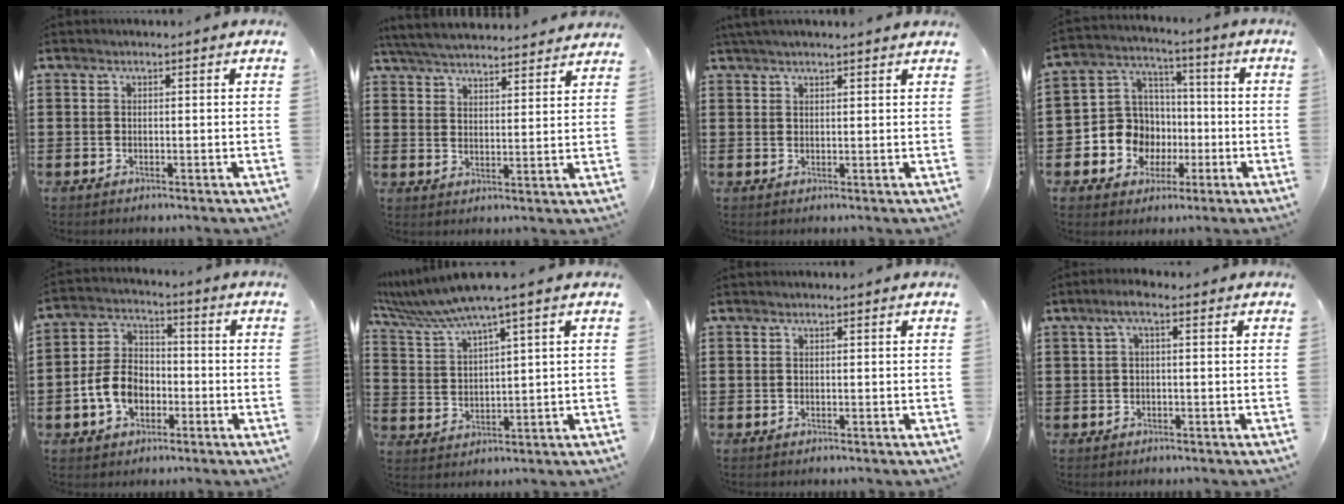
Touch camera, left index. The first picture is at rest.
{"total": 5.4, "force": [5.3, 0.1, 0.9], "torque": [-0.039, -0.025, 0.094]}
{"total": 1.8, "force": [1.7, 0.0, 0.6], "torque": [-0.016, 0.003, 0.032]}
{"total": 9.3, "force": [-2.1, 8.8, 2.1], "torque": [-0.091, 0.010, -0.035]}
{"total": 7.5, "force": [-2.8, 5.4, 4.4], "torque": [-0.115, 0.011, -0.060]}
{"total": 6.1, "force": [4.6, -0.2, 4.0], "torque": [-0.093, -0.021, 0.079]}
{"total": 0.0}
{"total": 2.0, "force": [-0.4, 0.3, 1.9], "torque": [-0.035, 0.005, -0.010]}